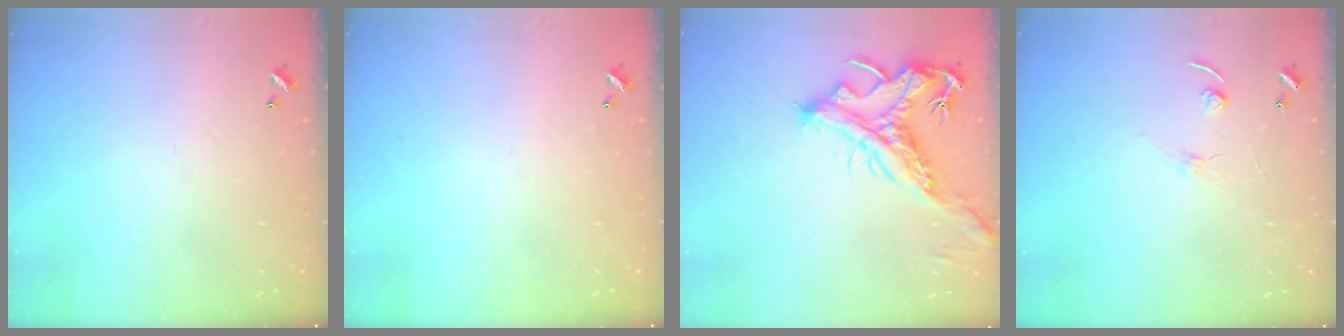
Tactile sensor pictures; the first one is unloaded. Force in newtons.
{"total": 0.0}
{"total": 2.1, "press": 1.7, "slide": 1.2}
{"total": 6.5, "press": 6.5, "slide": 0.2}